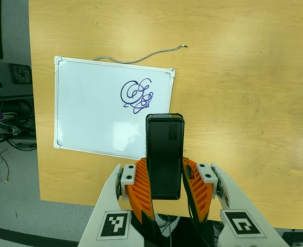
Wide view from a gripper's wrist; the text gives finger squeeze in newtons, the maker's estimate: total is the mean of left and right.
{"total": 6.0, "left": 4.2, "right": 7.8}